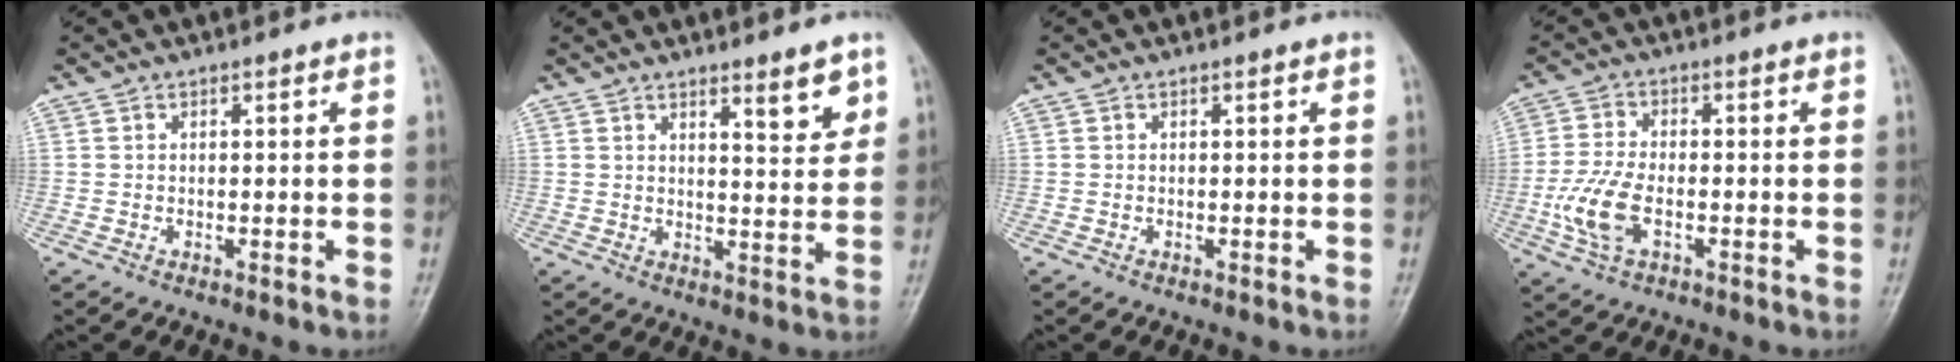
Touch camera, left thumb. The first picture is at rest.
{"total": 5.6, "force": [3.6, 1.3, 4.0], "torque": [-0.045, -0.029, 0.052]}
{"total": 0.0}
{"total": 8.0, "force": [-2.4, 4.3, 6.3], "torque": [-0.142, 0.007, -0.046]}